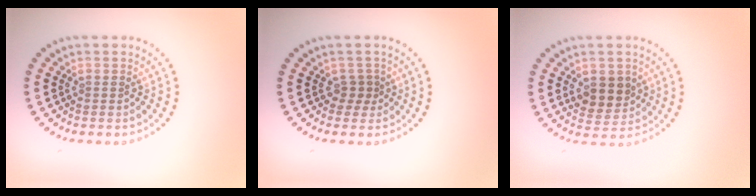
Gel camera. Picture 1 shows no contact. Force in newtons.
{"total": 1.2, "press": 0.9, "slide": 0.8}
{"total": 3.0, "press": 2.8, "slide": 1.1}